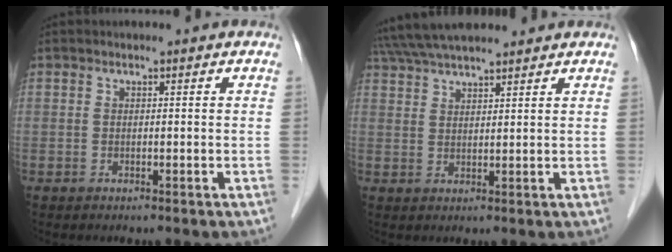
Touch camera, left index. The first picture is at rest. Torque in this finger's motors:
{"motor_torque": [-0.02, -0.85, 0.66, 0.15]}